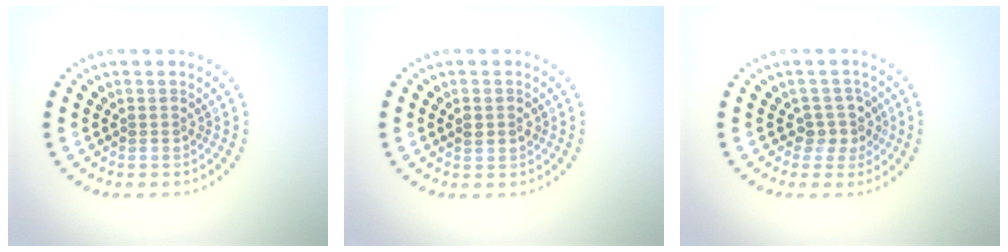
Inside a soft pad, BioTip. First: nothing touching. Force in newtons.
{"total": 1.3, "press": 1.3, "slide": 0.3}
{"total": 2.4, "press": 1.9, "slide": 1.5}